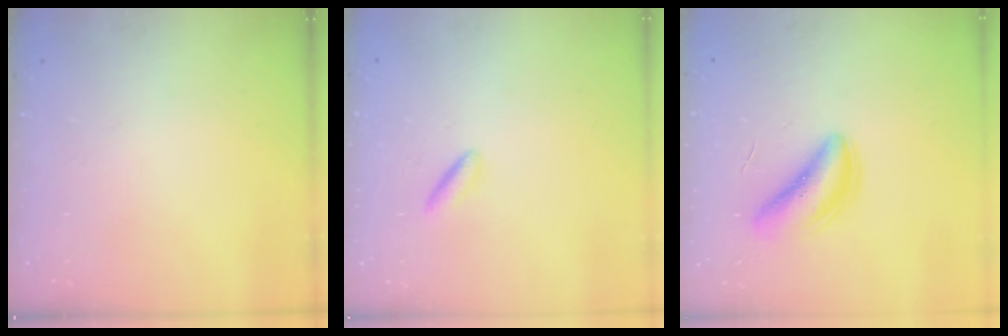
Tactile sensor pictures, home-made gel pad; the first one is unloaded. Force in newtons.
{"total": 1.2, "press": 1.1, "slide": 0.5}
{"total": 4.5, "press": 4.5, "slide": 0.5}